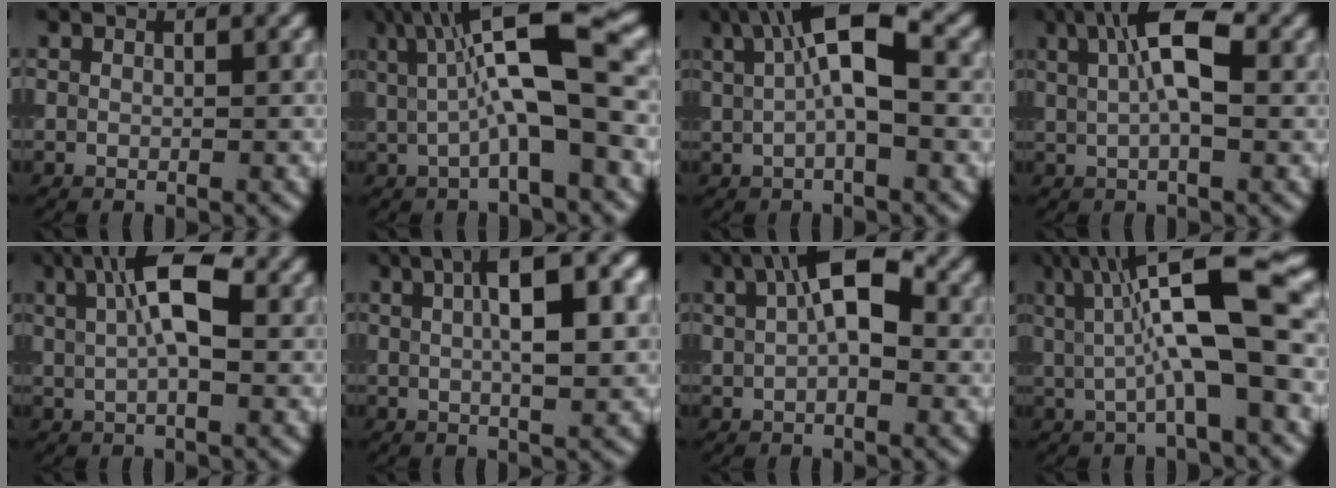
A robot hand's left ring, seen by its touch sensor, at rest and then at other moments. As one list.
[{"total": 8.8, "force": [1.6, 2.1, 8.4], "torque": [-0.134, 0.008, 0.021]}, {"total": 6.6, "force": [1.6, 1.9, 6.1], "torque": [-0.099, 0.014, 0.019]}, {"total": 5.6, "force": [1.6, 1.7, 5.1], "torque": [-0.085, 0.007, 0.020]}, {"total": 6.0, "force": [1.9, 2.0, 5.4], "torque": [-0.090, 0.007, 0.025]}, {"total": 8.2, "force": [2.2, 2.3, 7.6], "torque": [-0.104, 0.016, 0.030]}, {"total": 6.8, "force": [1.9, 2.9, 5.8], "torque": [-0.091, 0.016, 0.022]}, {"total": 10.0, "force": [1.9, 2.3, 9.5], "torque": [-0.149, 0.008, 0.030]}]